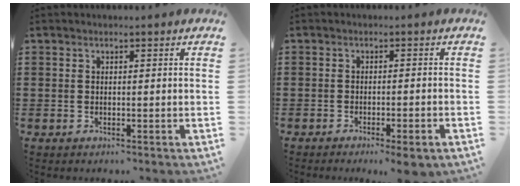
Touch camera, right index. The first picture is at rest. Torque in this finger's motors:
{"motor_torque": [0.70, -0.79, 0.25, 0.01]}